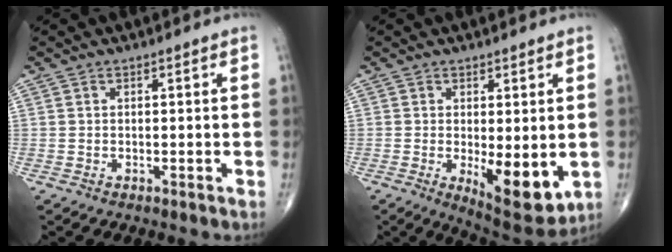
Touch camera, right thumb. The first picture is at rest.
{"total": 10.2, "force": [-1.7, 3.9, 9.3], "torque": [-0.120, -0.027, -0.013]}